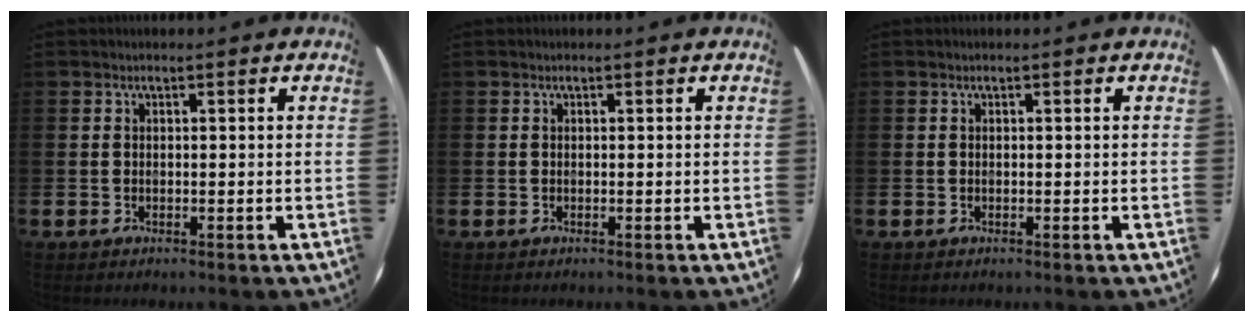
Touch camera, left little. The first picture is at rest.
{"total": 0.0}
{"total": 0.0}